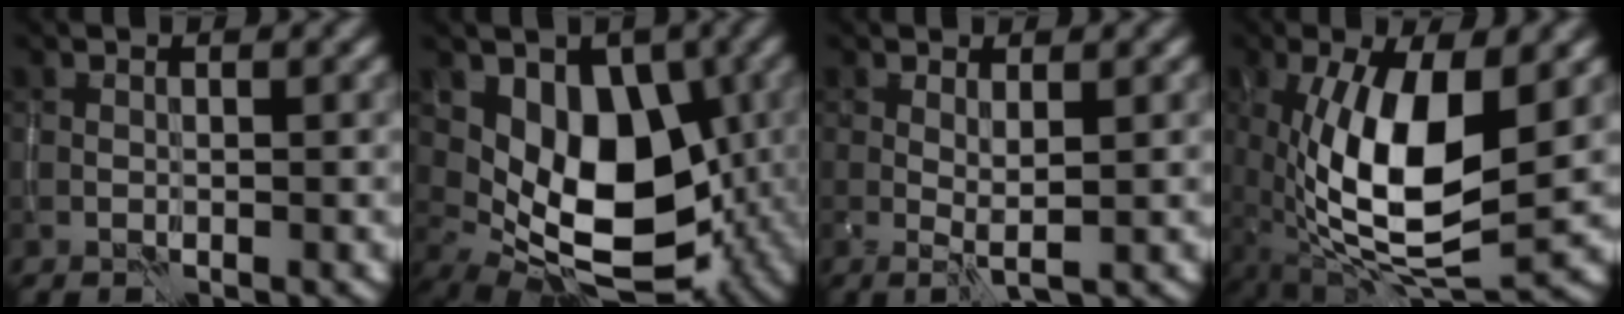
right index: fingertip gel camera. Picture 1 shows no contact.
{"total": 9.8, "force": [0.8, 6.3, 7.5], "torque": [-0.119, -0.020, 0.017]}
{"total": 1.6, "force": [0.4, 0.1, 1.5], "torque": [-0.029, -0.007, 0.007]}
{"total": 11.8, "force": [0.2, 4.7, 10.8], "torque": [-0.201, -0.004, -0.001]}